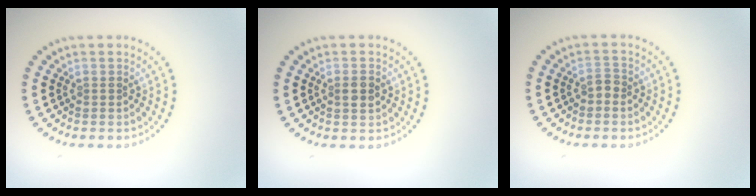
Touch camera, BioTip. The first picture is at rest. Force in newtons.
{"total": 1.5, "press": 1.4, "slide": 0.3}
{"total": 0.9, "press": 0.9, "slide": 0.3}